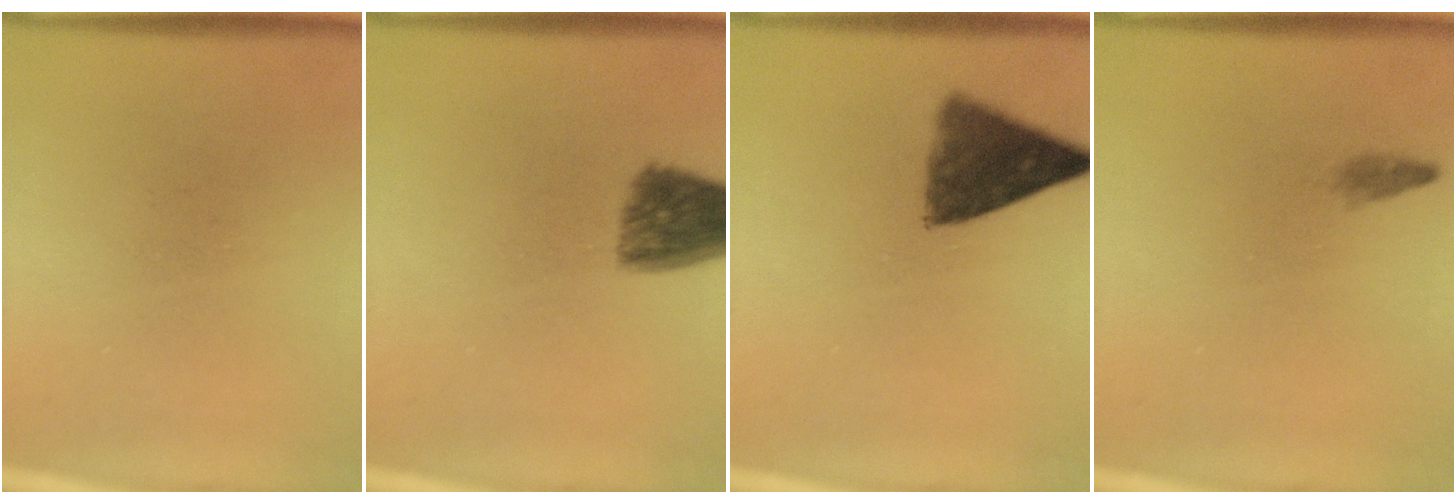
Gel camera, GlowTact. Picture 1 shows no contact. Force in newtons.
{"total": 7.8}
{"total": 8.6}
{"total": 0.8}